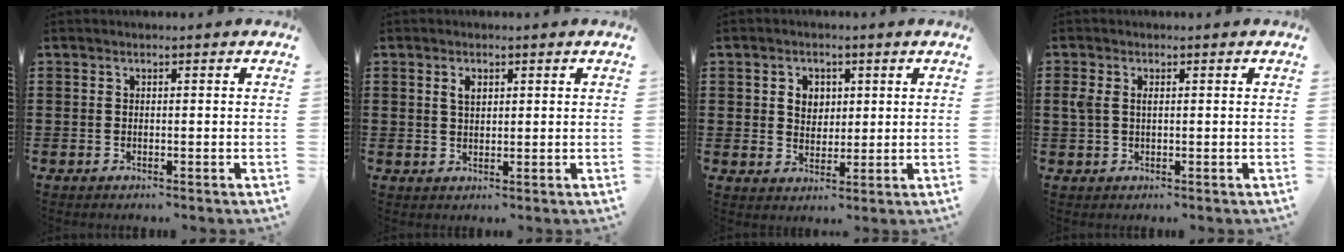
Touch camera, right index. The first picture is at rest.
{"total": 2.1, "force": [0.9, 1.2, 1.5], "torque": [-0.033, 0.005, 0.016]}
{"total": 3.5, "force": [1.0, 3.0, 1.6], "torque": [-0.044, 0.012, 0.014]}
{"total": 2.0, "force": [0.4, 1.2, 1.6], "torque": [-0.042, 0.004, 0.004]}